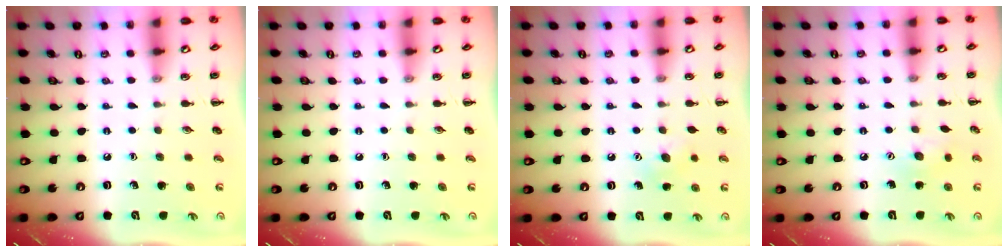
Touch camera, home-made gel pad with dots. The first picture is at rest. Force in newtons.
{"total": 0.0}
{"total": 5.6, "press": 5.5, "slide": 1.2}
{"total": 6.1, "press": 6.0, "slide": 1.2}